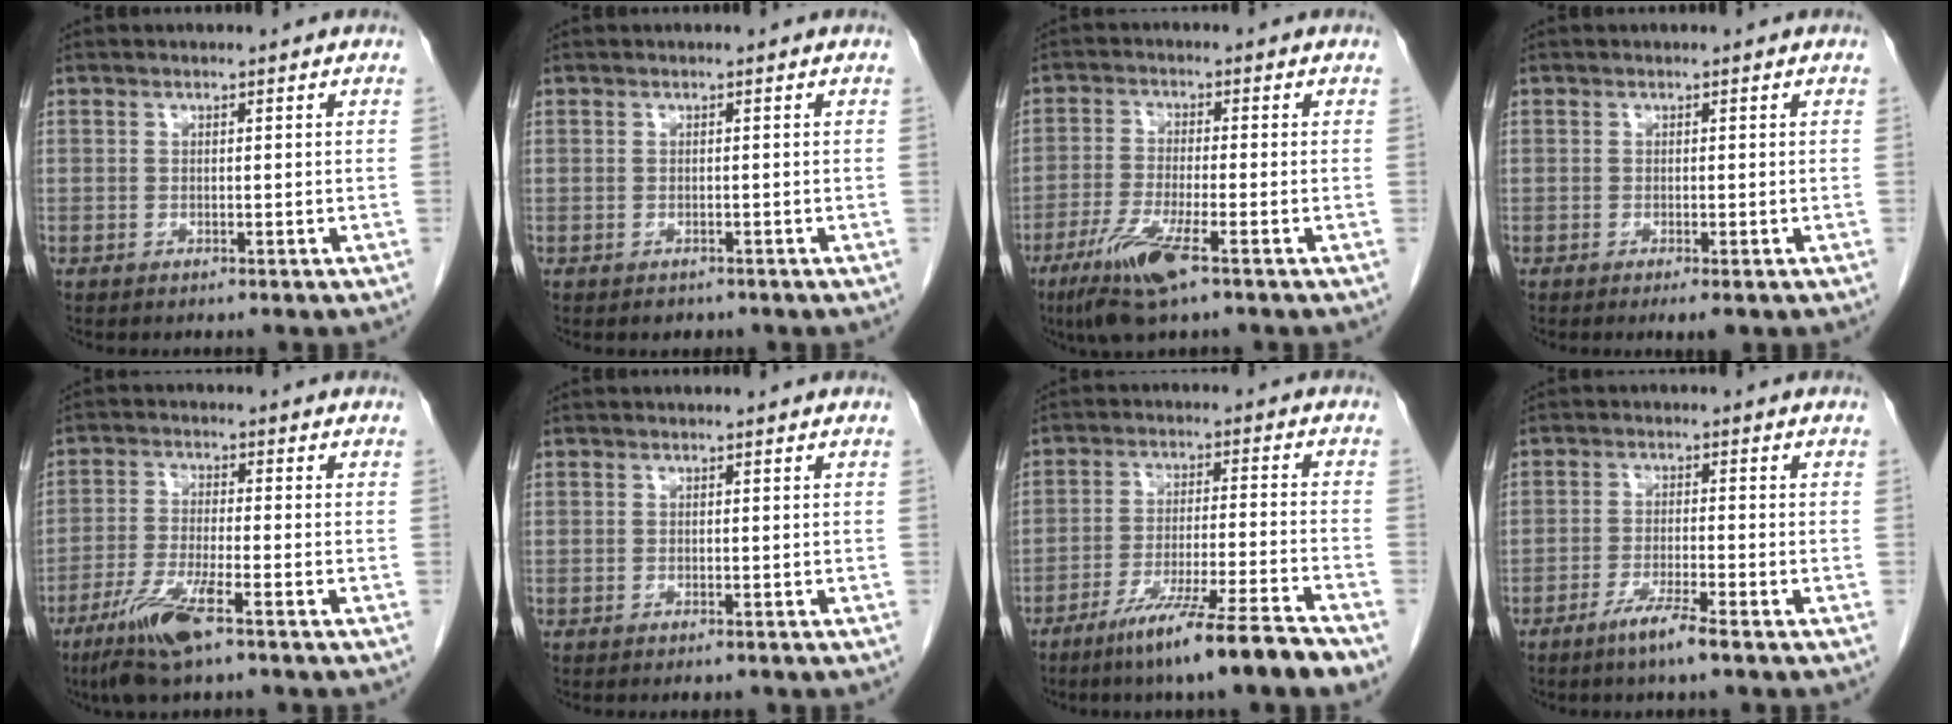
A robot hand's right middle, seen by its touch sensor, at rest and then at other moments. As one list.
[{"total": 1.4, "force": [-1.1, 0.8, 0.2], "torque": [-0.008, -0.001, -0.012]}, {"total": 8.3, "force": [-4.8, 0.6, 6.7], "torque": [-0.140, -0.021, -0.088]}, {"total": 2.0, "force": [-1.3, 0.2, 1.5], "torque": [-0.020, -0.007, -0.018]}, {"total": 8.4, "force": [-5.2, 0.8, 6.6], "torque": [-0.137, -0.019, -0.096]}, {"total": 0.8, "force": [-0.7, 0.2, 0.3], "torque": [-0.009, -0.003, -0.006]}, {"total": 11.8, "force": [-8.6, -1.2, 8.0], "torque": [-0.131, -0.032, -0.145]}, {"total": 4.2, "force": [-2.9, -0.4, 3.0], "torque": [-0.061, -0.009, -0.059]}]